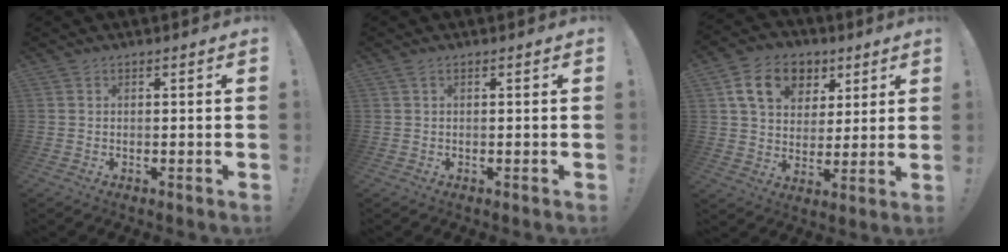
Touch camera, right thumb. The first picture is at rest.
{"total": 0.8, "force": [0.2, 0.1, 0.7], "torque": [-0.018, 0.001, 0.004]}
{"total": 15.1, "force": [6.7, 11.2, 7.6], "torque": [-0.114, -0.022, 0.128]}